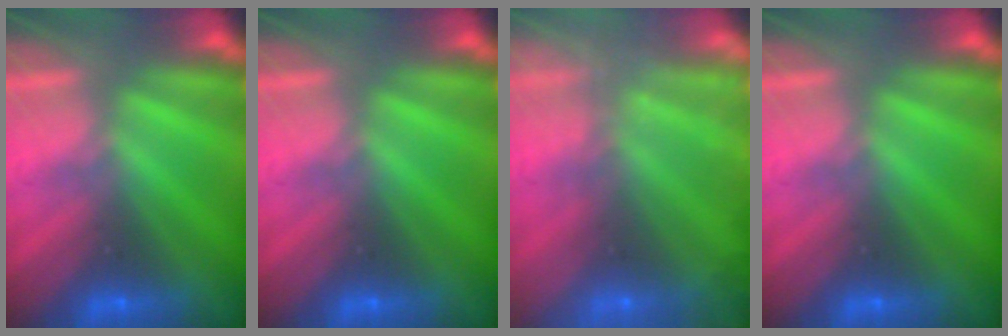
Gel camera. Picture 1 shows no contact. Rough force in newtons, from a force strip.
{"total": 0.0}
{"total": 6.1}
{"total": 0.0}